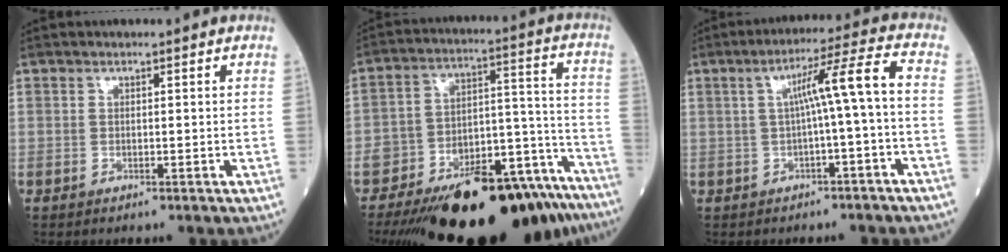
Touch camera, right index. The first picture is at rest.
{"total": 28.2, "force": [-21.8, 7.1, 16.5], "torque": [-0.205, 0.010, -0.316]}
{"total": 7.3, "force": [-0.5, -0.8, 7.3], "torque": [-0.114, 0.025, -0.004]}